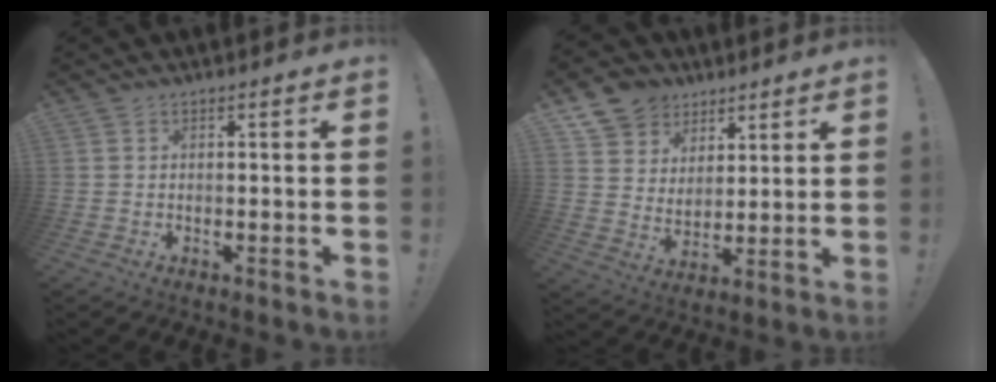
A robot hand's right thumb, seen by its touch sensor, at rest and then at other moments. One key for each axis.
{"total": 9.8, "fx": 6.3, "fy": 7.4, "fz": 1.3, "tx": -0.030, "ty": -0.045, "tz": 0.129}